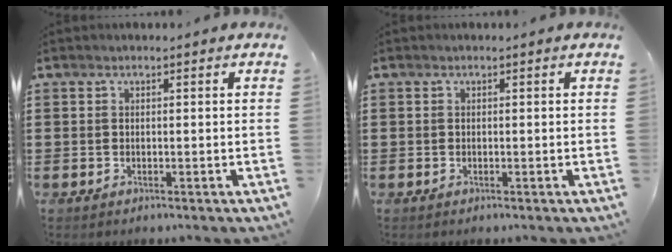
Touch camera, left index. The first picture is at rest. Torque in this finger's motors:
{"motor_torque": [0.01, 0.01, 0.00, 0.00]}